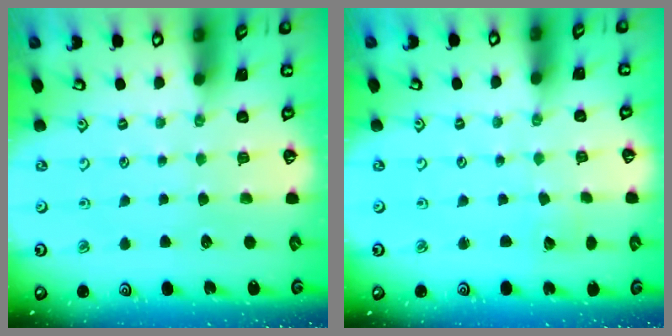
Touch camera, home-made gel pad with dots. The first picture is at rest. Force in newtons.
{"total": 2.4, "press": 2.4, "slide": 0.3}